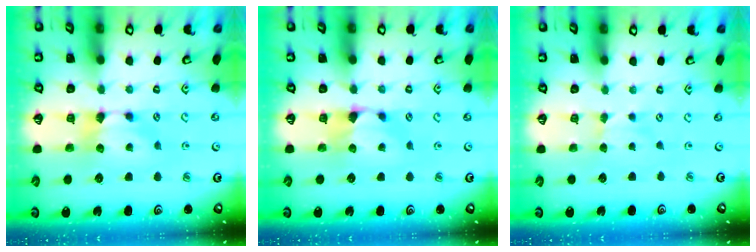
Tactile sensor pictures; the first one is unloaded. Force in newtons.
{"total": 1.4, "press": 0.9, "slide": 1.0}
{"total": 2.7, "press": 2.6, "slide": 0.4}